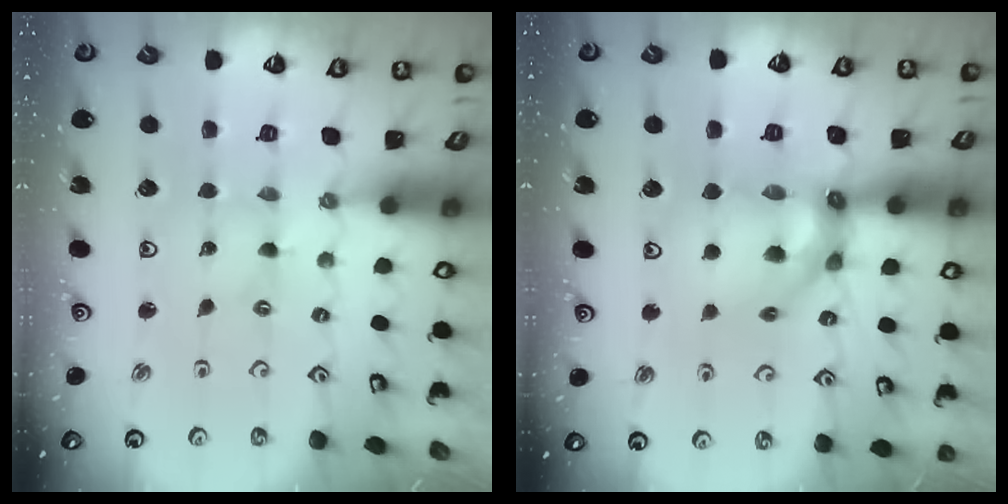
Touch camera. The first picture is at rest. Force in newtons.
{"total": 14.4, "press": 14.2, "slide": 2.0}